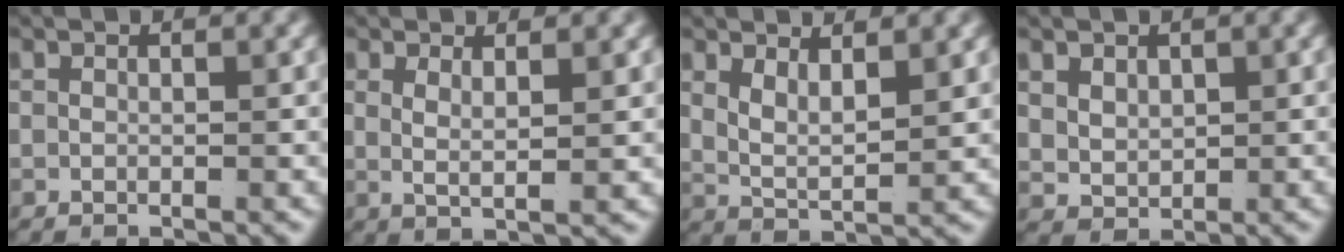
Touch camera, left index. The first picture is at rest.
{"total": 2.5, "force": [0.8, 0.3, 2.3], "torque": [-0.045, -0.013, 0.024]}
{"total": 4.0, "force": [1.6, 2.5, 2.7], "torque": [-0.058, -0.011, 0.026]}
{"total": 2.1, "force": [1.1, 1.5, 1.1], "torque": [-0.029, -0.016, 0.038]}